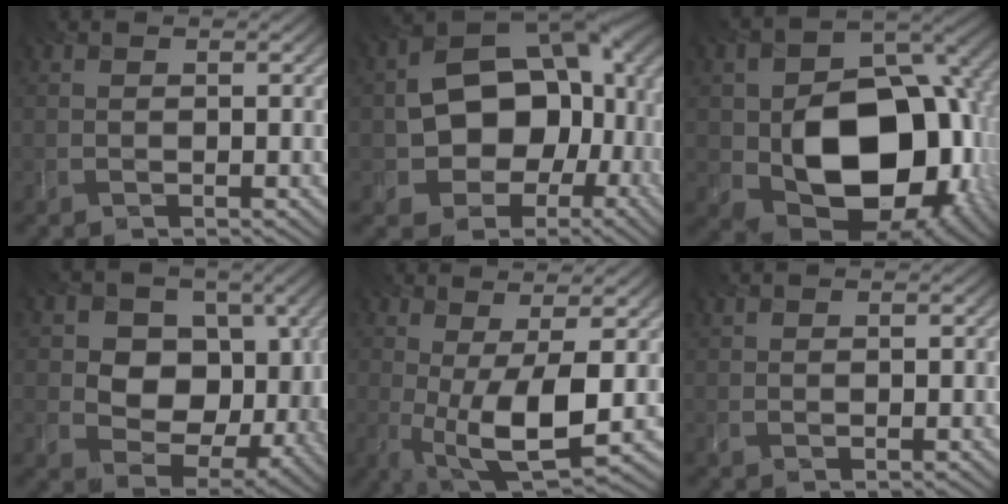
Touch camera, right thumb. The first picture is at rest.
{"total": 16.2, "force": [-1.7, 11.6, 11.2], "torque": [-0.178, -0.020, -0.024]}
{"total": 16.0, "force": [-2.0, 11.2, 11.2], "torque": [-0.161, -0.030, -0.028]}
{"total": 11.4, "force": [1.8, 9.0, 6.8], "torque": [-0.135, -0.015, 0.029]}
{"total": 9.7, "force": [-0.4, 3.2, 9.1], "torque": [-0.174, -0.007, -0.003]}
{"total": 0.6, "force": [0.6, 0.1, 0.1], "torque": [-0.002, 0.003, 0.013]}